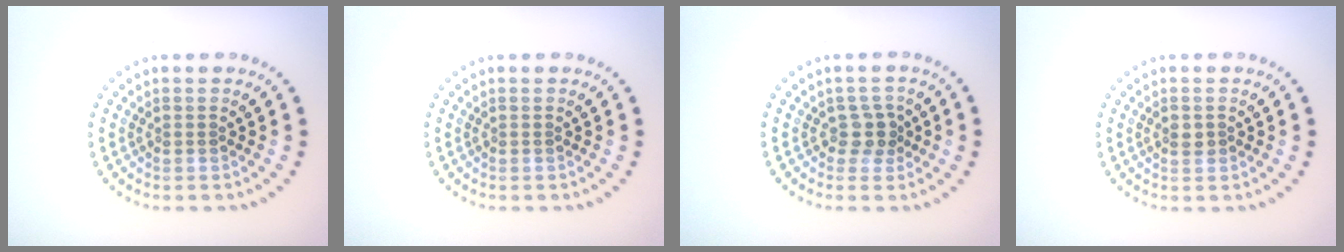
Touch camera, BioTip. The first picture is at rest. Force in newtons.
{"total": 0.0}
{"total": 1.7, "press": 1.4, "slide": 1.0}
{"total": 1.1, "press": 1.1, "slide": 0.1}